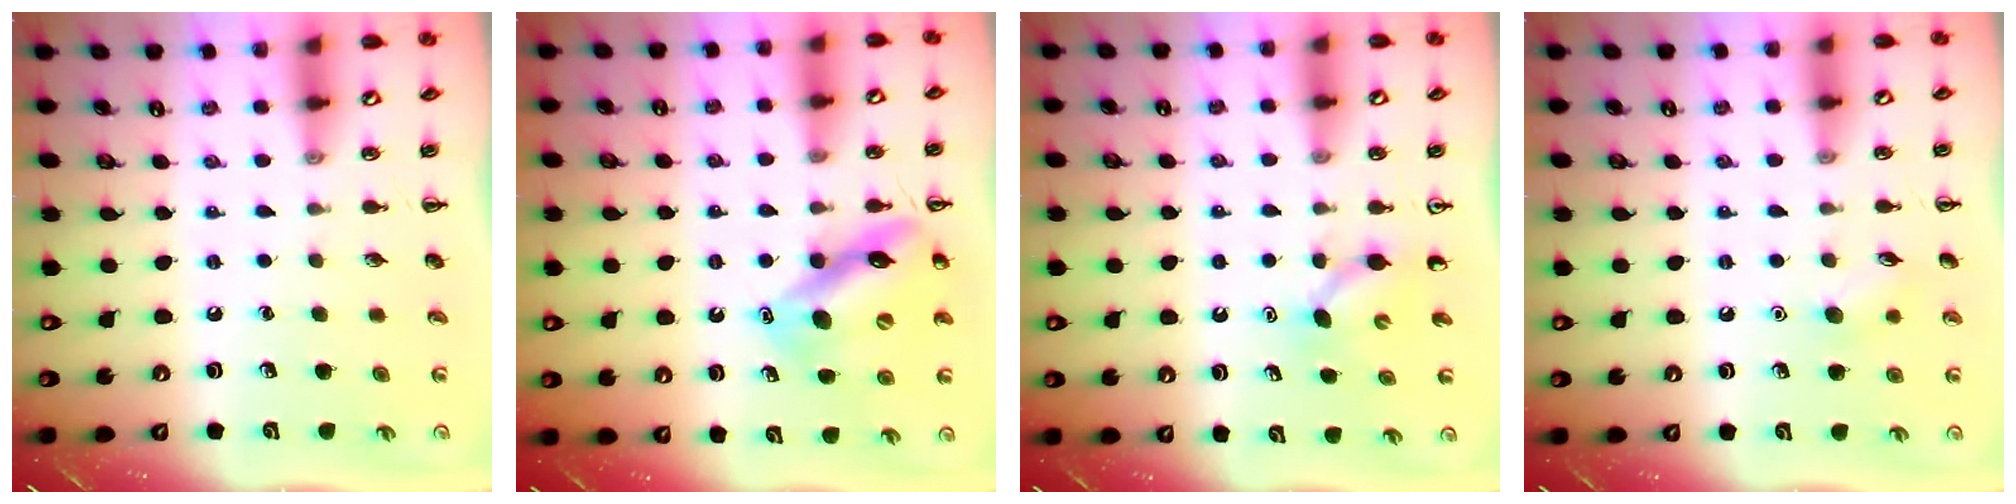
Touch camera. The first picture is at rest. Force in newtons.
{"total": 12.6, "press": 12.2, "slide": 3.1}
{"total": 2.9, "press": 2.7, "slide": 1.1}
{"total": 6.4, "press": 6.2, "slide": 1.8}